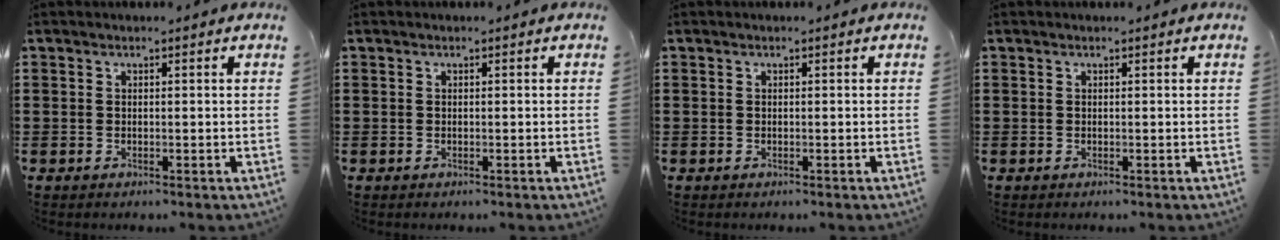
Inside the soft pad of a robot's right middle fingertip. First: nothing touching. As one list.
[{"total": 0.0}, {"total": 0.0}, {"total": 0.0}]